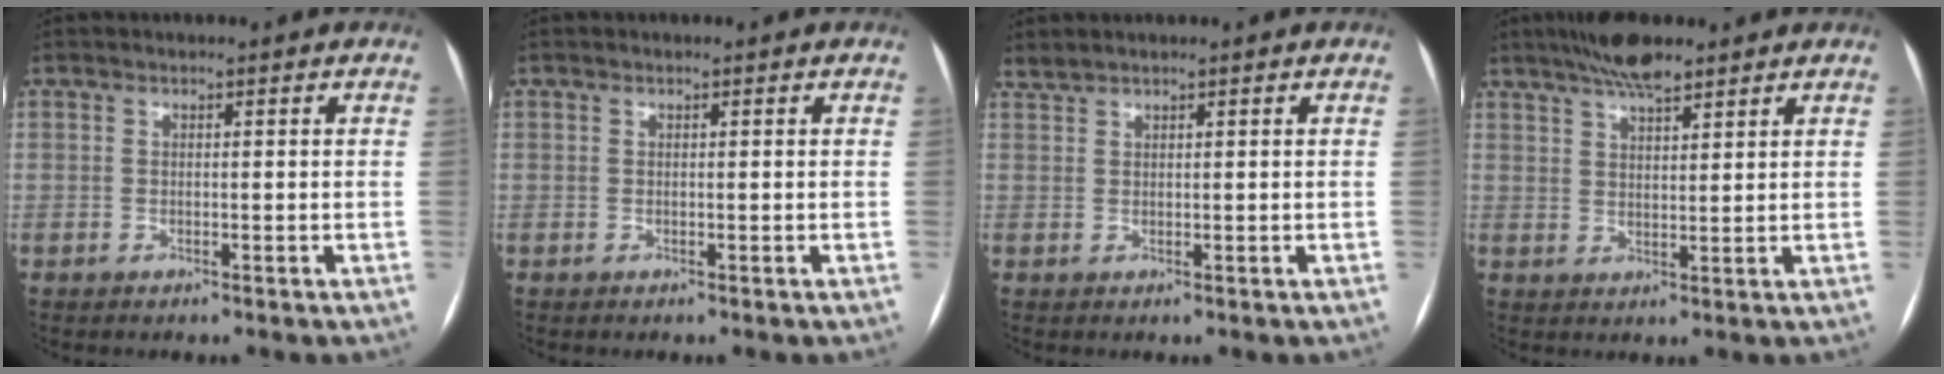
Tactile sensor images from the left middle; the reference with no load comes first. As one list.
[{"total": 0.0}, {"total": 1.1, "force": [1.1, -0.1, 0.1], "torque": [-0.007, 0.011, 0.028]}, {"total": 6.5, "force": [5.1, 1.3, 3.8], "torque": [-0.071, 0.014, 0.090]}]